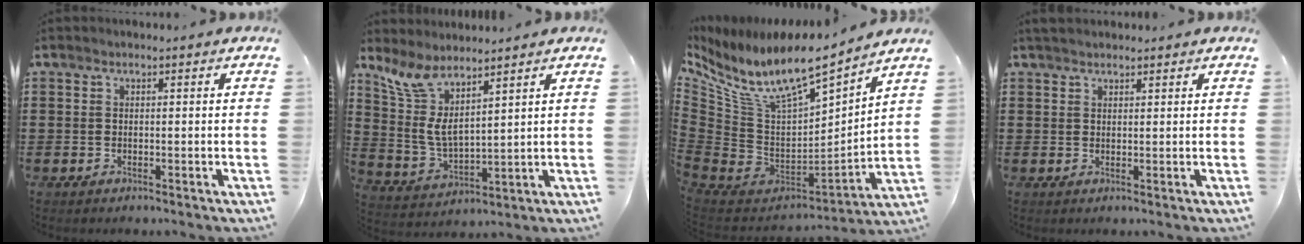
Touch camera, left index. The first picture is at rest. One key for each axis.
{"total": 6.2, "fx": 3.9, "fy": 1.9, "fz": 4.4, "tx": -0.118, "ty": -0.029, "tz": 0.064}
{"total": 11.2, "fx": 8.0, "fy": 3.3, "fz": 7.0, "tx": -0.172, "ty": -0.065, "tz": 0.138}
{"total": 1.4, "fx": 1.3, "fy": 0.4, "fz": 0.4, "tx": -0.010, "ty": 0.002, "tz": 0.026}